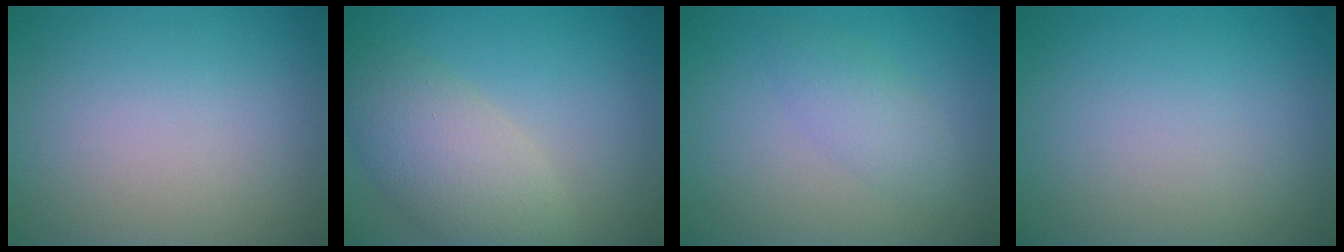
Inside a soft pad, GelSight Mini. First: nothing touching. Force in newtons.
{"total": 5.5, "press": 5.5, "slide": 0.6}
{"total": 2.0, "press": 2.0, "slide": 0.1}
{"total": 0.0}